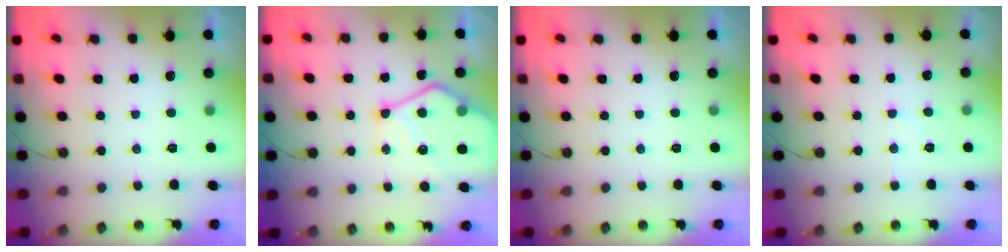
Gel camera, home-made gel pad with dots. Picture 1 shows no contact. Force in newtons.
{"total": 15.2, "press": 15.2, "slide": 1.3}
{"total": 0.0}
{"total": 3.4, "press": 3.4, "slide": 0.6}